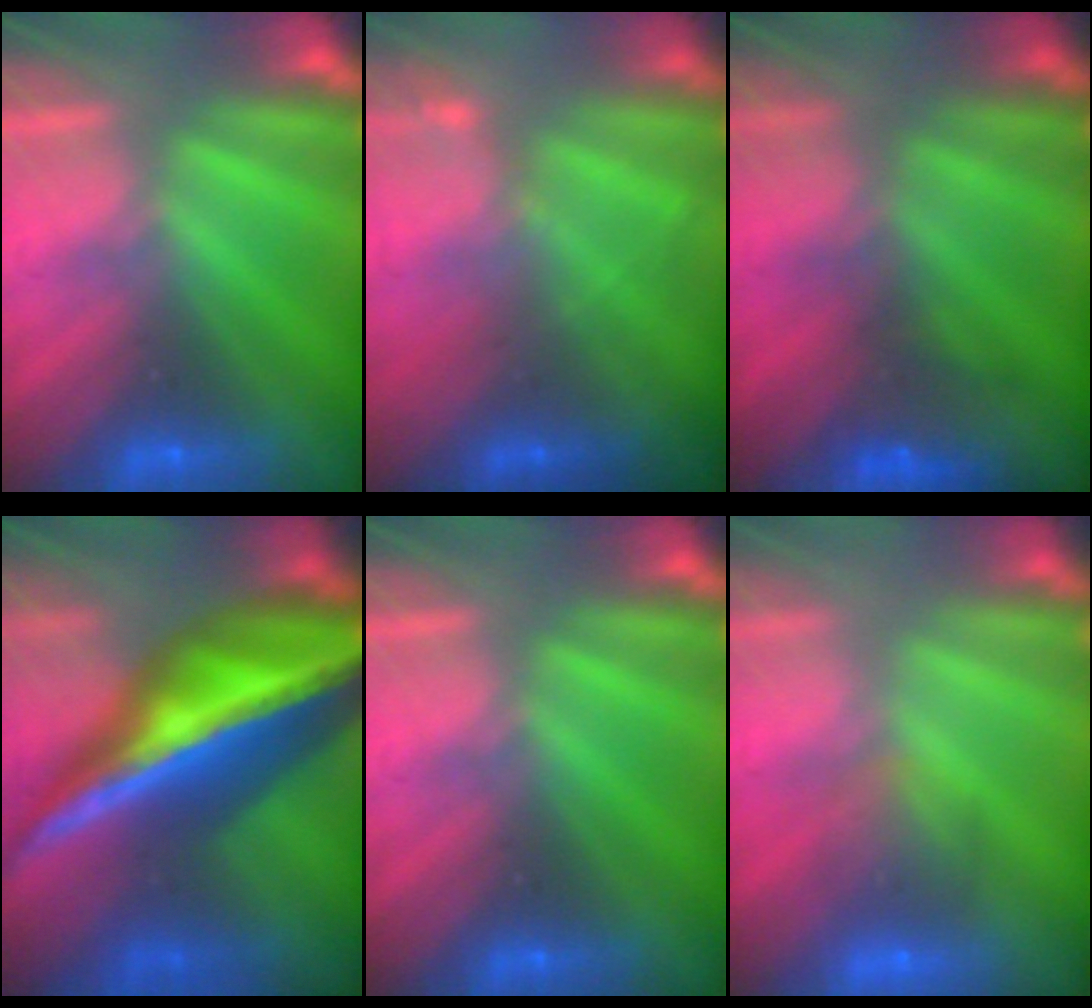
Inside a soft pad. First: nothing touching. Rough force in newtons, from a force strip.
{"total": 2.0}
{"total": 3.8}
{"total": 5.8}
{"total": 0.0}
{"total": 7.0}